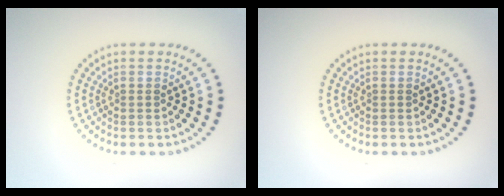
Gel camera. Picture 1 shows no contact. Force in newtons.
{"total": 0.0}